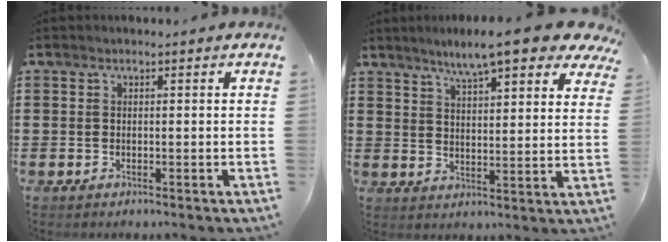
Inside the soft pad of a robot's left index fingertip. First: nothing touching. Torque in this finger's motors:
{"motor_torque": [1.33, -0.81, 0.81, 0.18]}